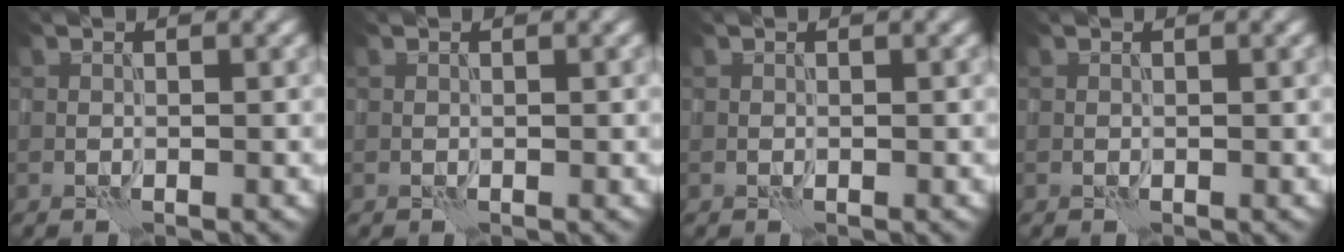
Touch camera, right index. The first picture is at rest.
{"total": 0.0}
{"total": 0.0}
{"total": 0.0}